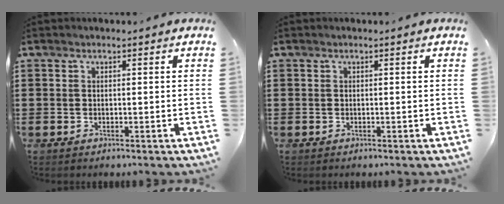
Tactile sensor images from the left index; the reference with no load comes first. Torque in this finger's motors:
{"motor_torque": [-0.02, 0.02, 0.00, 0.00]}